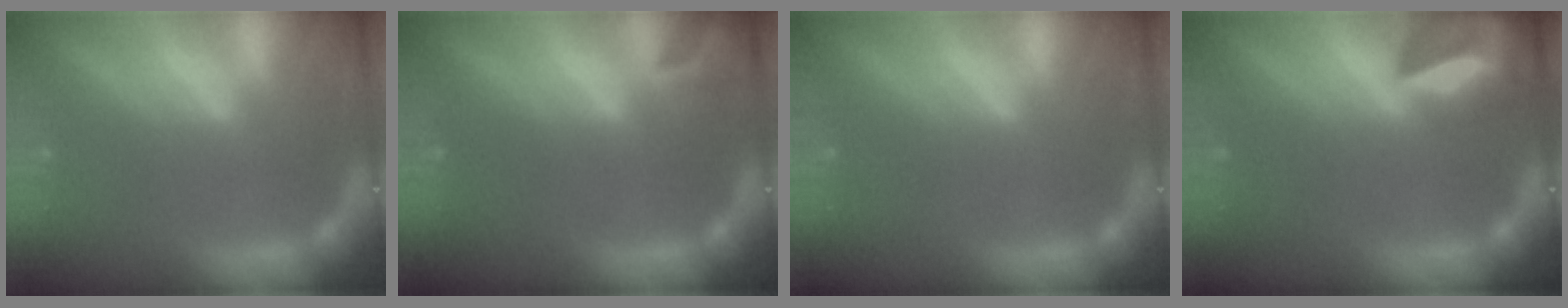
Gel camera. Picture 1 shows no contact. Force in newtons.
{"total": 1.9}
{"total": 0.0}
{"total": 7.4}